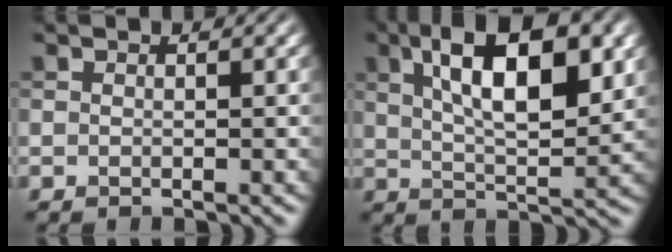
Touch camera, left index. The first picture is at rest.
{"total": 10.7, "force": [3.9, 4.0, 9.1], "torque": [-0.140, 0.007, 0.060]}